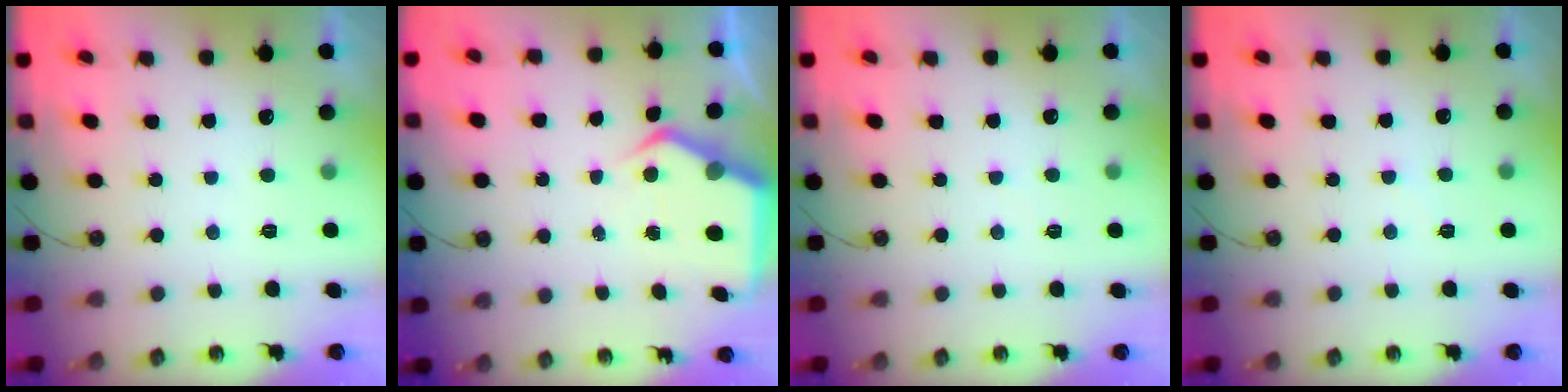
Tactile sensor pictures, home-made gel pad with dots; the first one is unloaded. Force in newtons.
{"total": 7.1, "press": 7.1, "slide": 0.5}
{"total": 3.7, "press": 3.7, "slide": 0.6}
{"total": 3.6, "press": 3.5, "slide": 0.6}